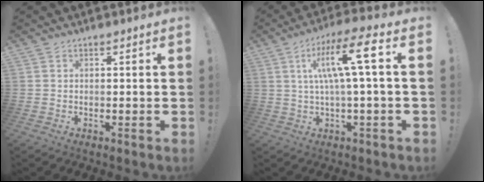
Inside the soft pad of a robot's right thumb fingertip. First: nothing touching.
{"total": 14.1, "force": [3.0, 1.7, 13.7], "torque": [-0.234, -0.003, 0.032]}